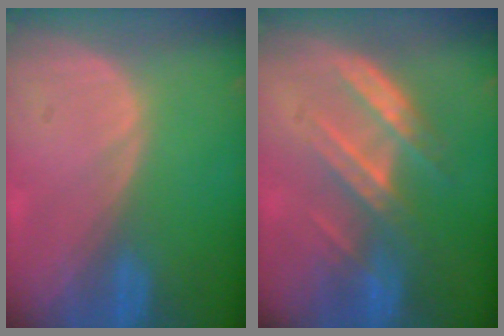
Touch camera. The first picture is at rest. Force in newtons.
{"total": 7.2, "press": 6.5, "slide": 3.0}